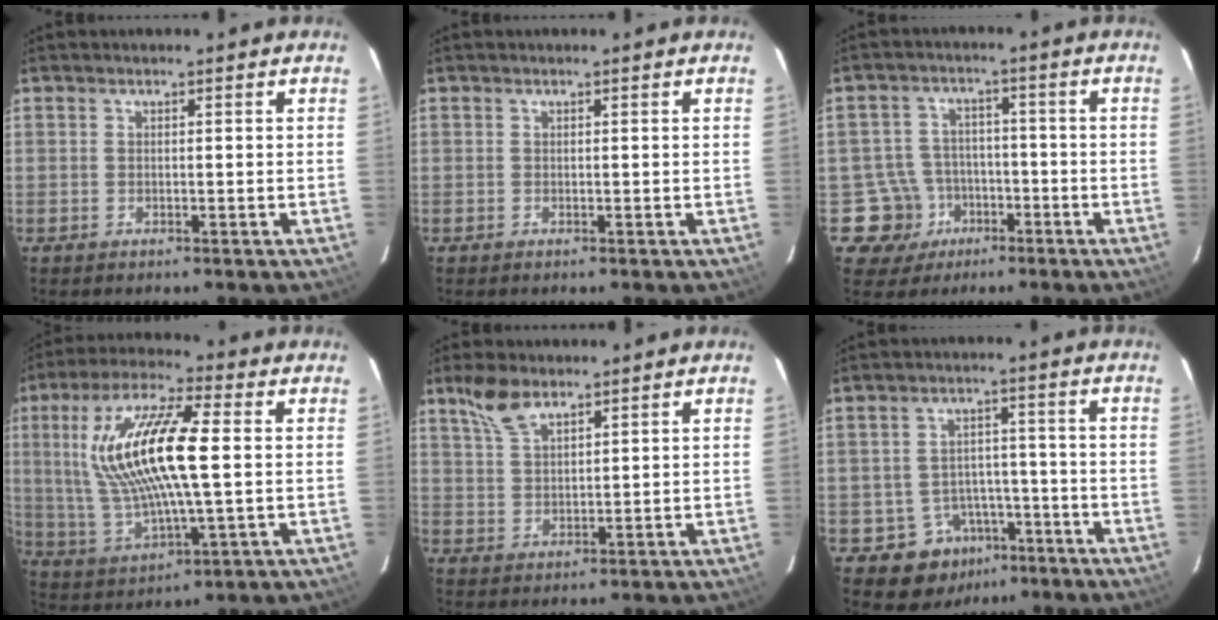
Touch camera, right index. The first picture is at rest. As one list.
[{"total": 0.0}, {"total": 8.0, "force": [-3.6, 7.2, 0.0], "torque": [-0.018, 0.029, -0.051]}, {"total": 18.9, "force": [2.7, 4.8, 18.1], "torque": [-0.356, 0.008, 0.059]}, {"total": 6.2, "force": [4.6, 2.5, 3.4], "torque": [-0.069, 0.010, 0.094]}, {"total": 7.1, "force": [-4.0, 5.8, 1.0], "torque": [-0.027, 0.028, -0.041]}]